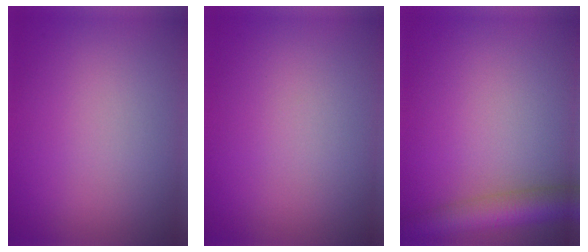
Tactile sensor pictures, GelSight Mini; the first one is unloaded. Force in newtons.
{"total": 0.0}
{"total": 4.9, "press": 4.9, "slide": 0.3}